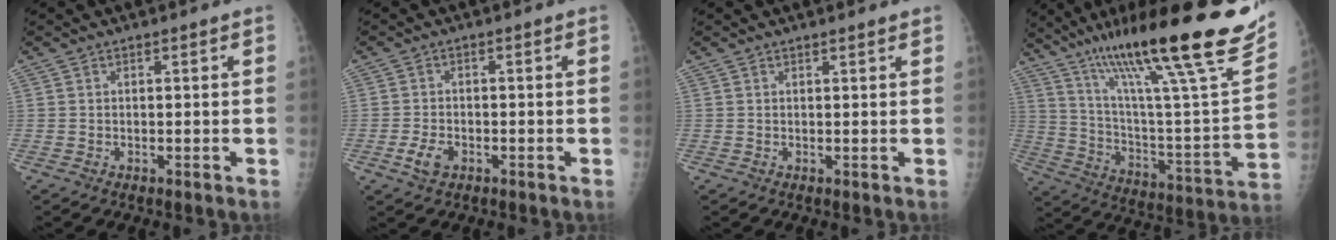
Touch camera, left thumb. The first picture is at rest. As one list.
[{"total": 3.6, "force": [-1.7, 2.2, 2.4], "torque": [-0.046, 0.007, -0.029]}, {"total": 1.0, "force": [0.9, 0.1, 0.6], "torque": [-0.006, 0.000, 0.014]}, {"total": 32.9, "force": [21.3, 4.7, 24.7], "torque": [-0.371, -0.053, 0.341]}]